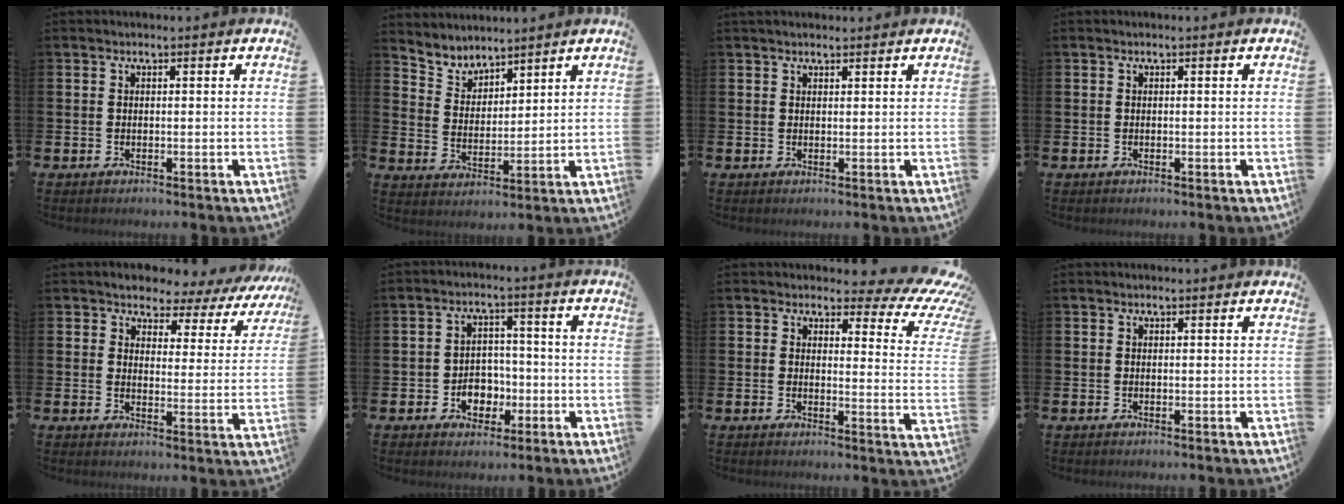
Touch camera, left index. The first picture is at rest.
{"total": 4.4, "force": [4.3, 1.1, -0.2], "torque": [-0.023, -0.024, 0.079]}
{"total": 1.3, "force": [1.2, 0.4, 0.2], "torque": [0.004, 0.001, 0.021]}
{"total": 0.0}
{"total": 3.3, "force": [2.9, 1.6, 0.3], "torque": [-0.023, -0.029, 0.041]}
{"total": 4.6, "force": [-1.4, 3.6, 2.3], "torque": [-0.033, 0.001, -0.034]}
{"total": 4.0, "force": [3.1, 1.8, 1.9], "torque": [-0.019, -0.037, 0.039]}
{"total": 0.0}